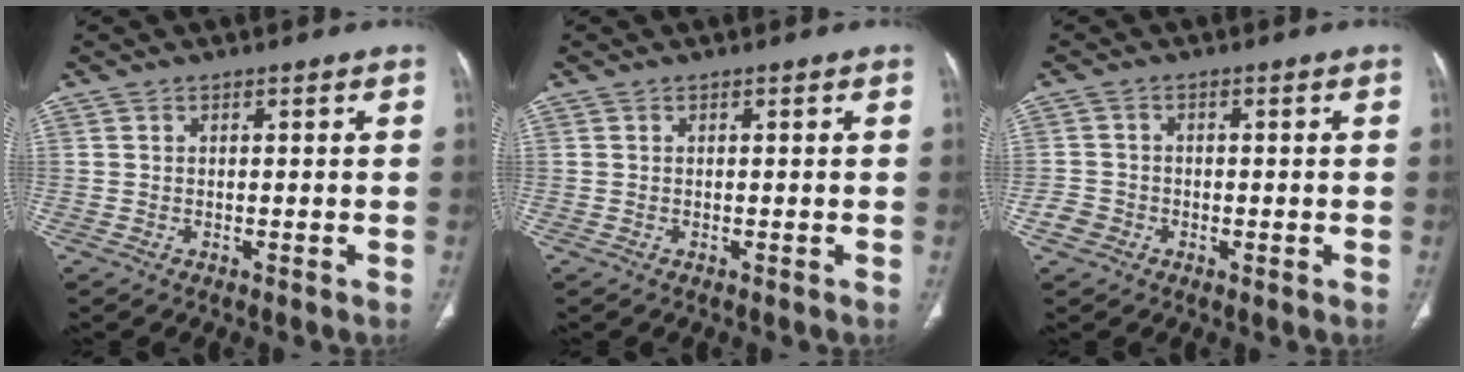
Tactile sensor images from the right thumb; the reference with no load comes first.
{"total": 0.0}
{"total": 2.8, "force": [-1.2, 2.4, 0.7], "torque": [-0.004, 0.013, -0.027]}